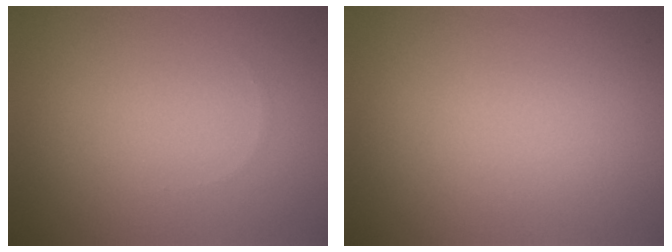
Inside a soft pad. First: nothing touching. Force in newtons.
{"total": 0.0}